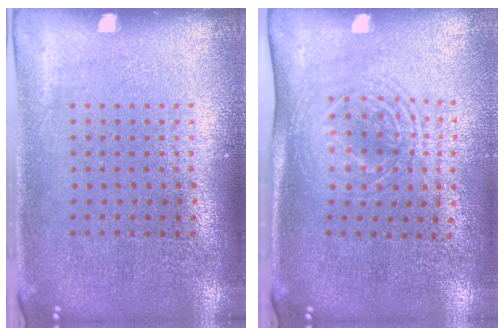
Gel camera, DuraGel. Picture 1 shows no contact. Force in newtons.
{"total": 1.7, "press": 1.4, "slide": 1.1}